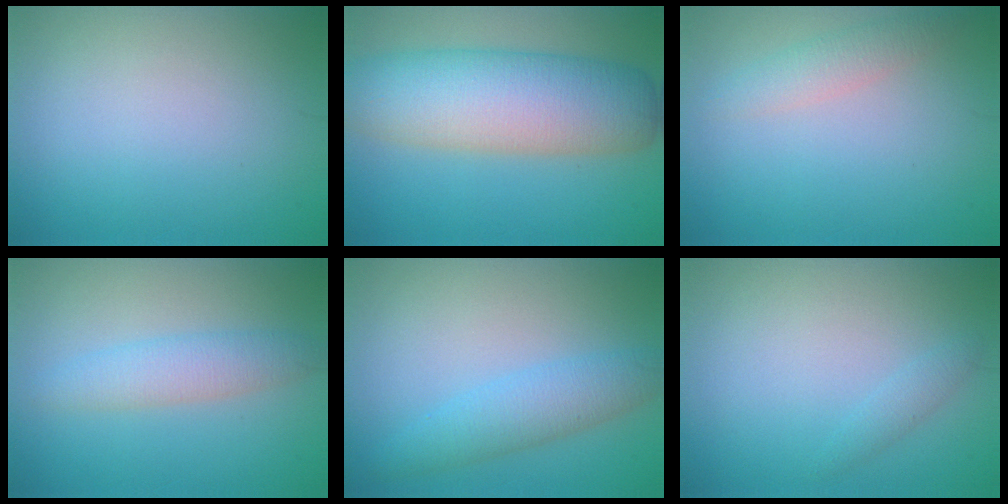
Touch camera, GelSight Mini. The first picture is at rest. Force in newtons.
{"total": 10.3, "press": 10.3, "slide": 0.2}
{"total": 2.0, "press": 2.0, "slide": 0.1}
{"total": 3.0, "press": 3.0, "slide": 0.1}
{"total": 3.5, "press": 3.5, "slide": 0.2}
{"total": 1.0, "press": 1.0, "slide": 0.1}